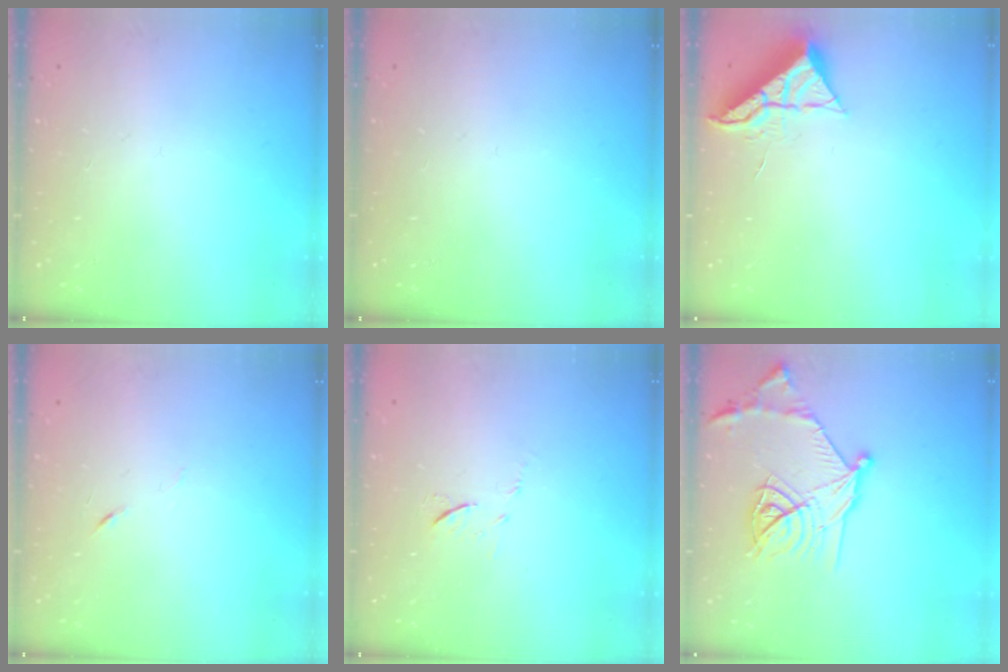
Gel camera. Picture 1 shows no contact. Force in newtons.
{"total": 0.0}
{"total": 6.4, "press": 6.4, "slide": 0.2}
{"total": 3.7, "press": 3.6, "slide": 0.9}
{"total": 5.6, "press": 5.6, "slide": 0.6}
{"total": 20.0, "press": 20.0, "slide": 1.2}